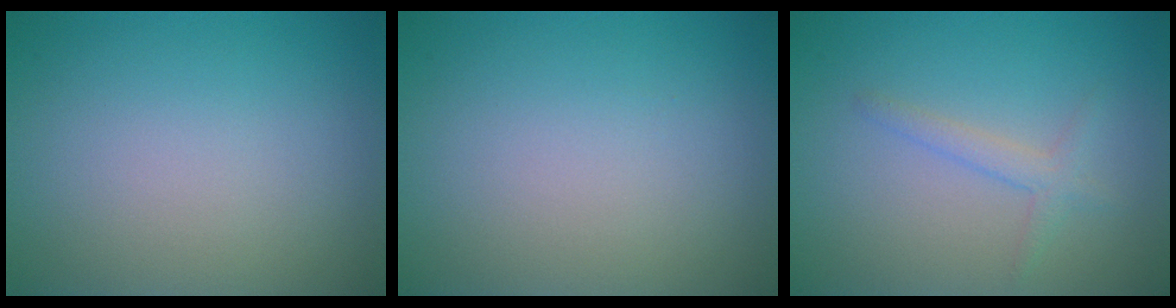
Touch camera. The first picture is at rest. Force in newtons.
{"total": 0.0}
{"total": 1.6, "press": 1.6, "slide": 0.1}